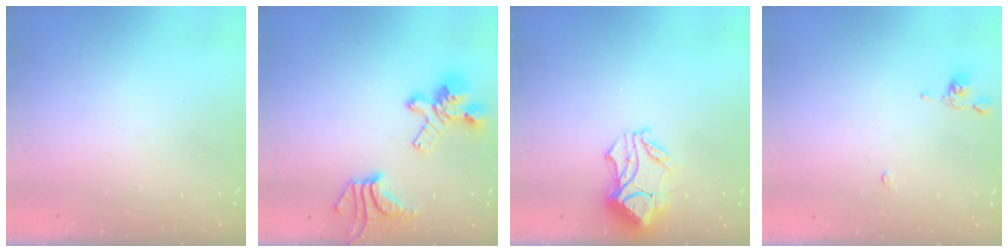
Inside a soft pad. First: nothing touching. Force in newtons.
{"total": 7.4, "press": 7.0, "slide": 2.4}
{"total": 13.9, "press": 13.9, "slide": 0.3}
{"total": 0.6, "press": 0.4, "slide": 0.4}